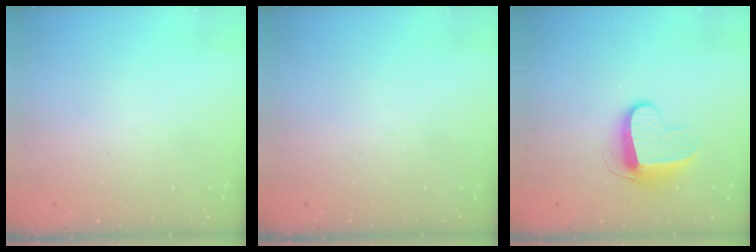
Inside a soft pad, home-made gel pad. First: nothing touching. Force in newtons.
{"total": 0.0}
{"total": 9.8, "press": 9.8, "slide": 0.4}